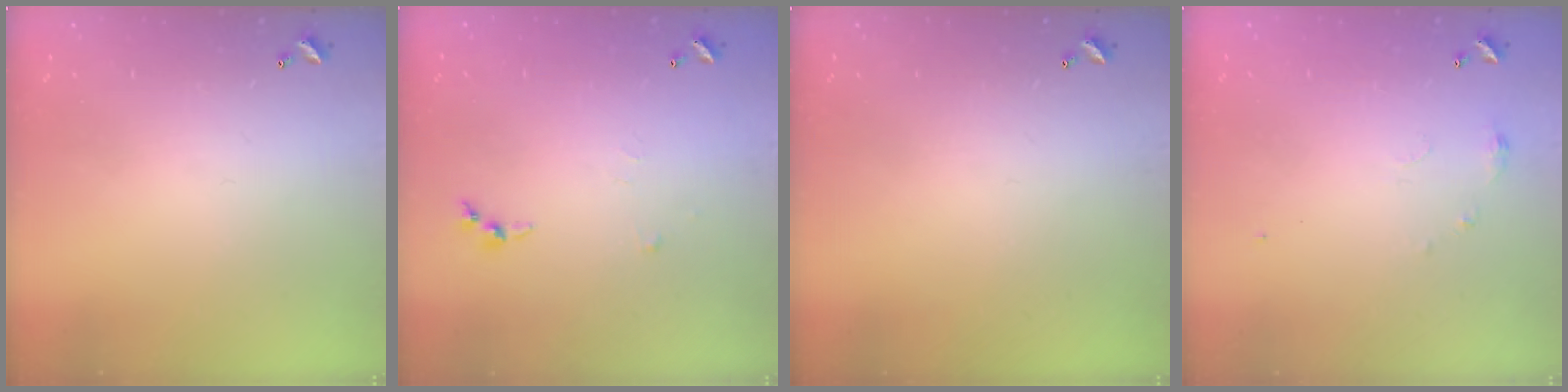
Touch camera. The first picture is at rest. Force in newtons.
{"total": 4.6, "press": 4.5, "slide": 0.6}
{"total": 0.0}
{"total": 3.6, "press": 3.5, "slide": 0.6}